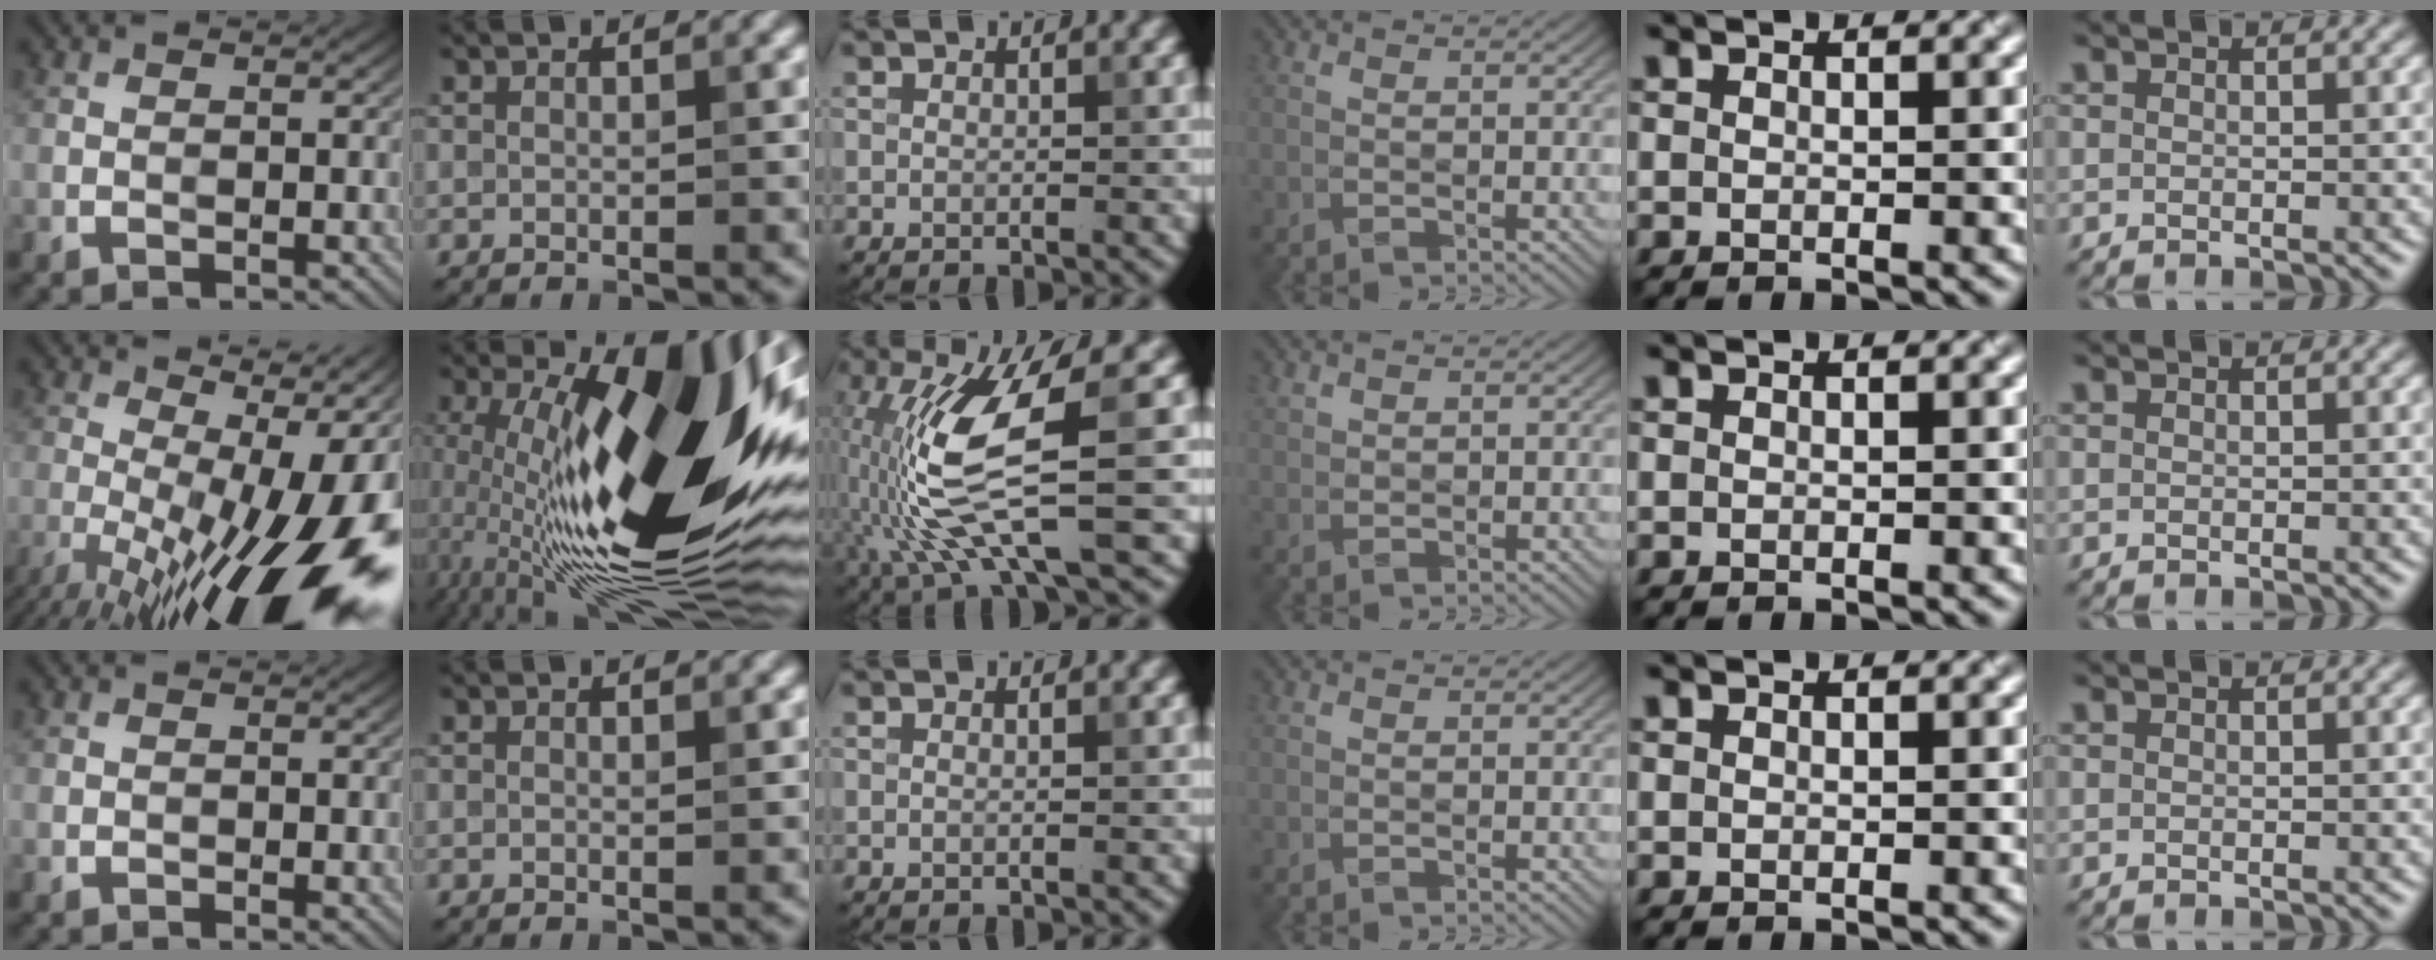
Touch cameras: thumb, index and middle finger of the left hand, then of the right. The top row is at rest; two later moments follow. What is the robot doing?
{"motion": "wrap", "object": "aluminum foil"}